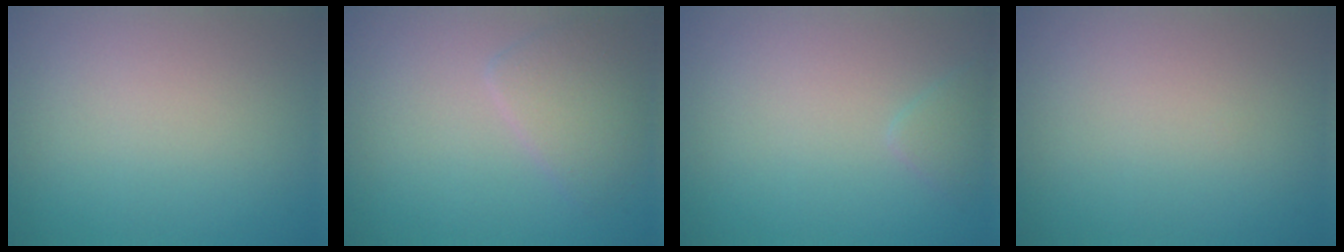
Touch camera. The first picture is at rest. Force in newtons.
{"total": 2.9, "press": 2.9, "slide": 0.1}
{"total": 1.1, "press": 1.1, "slide": 0.1}
{"total": 0.0}